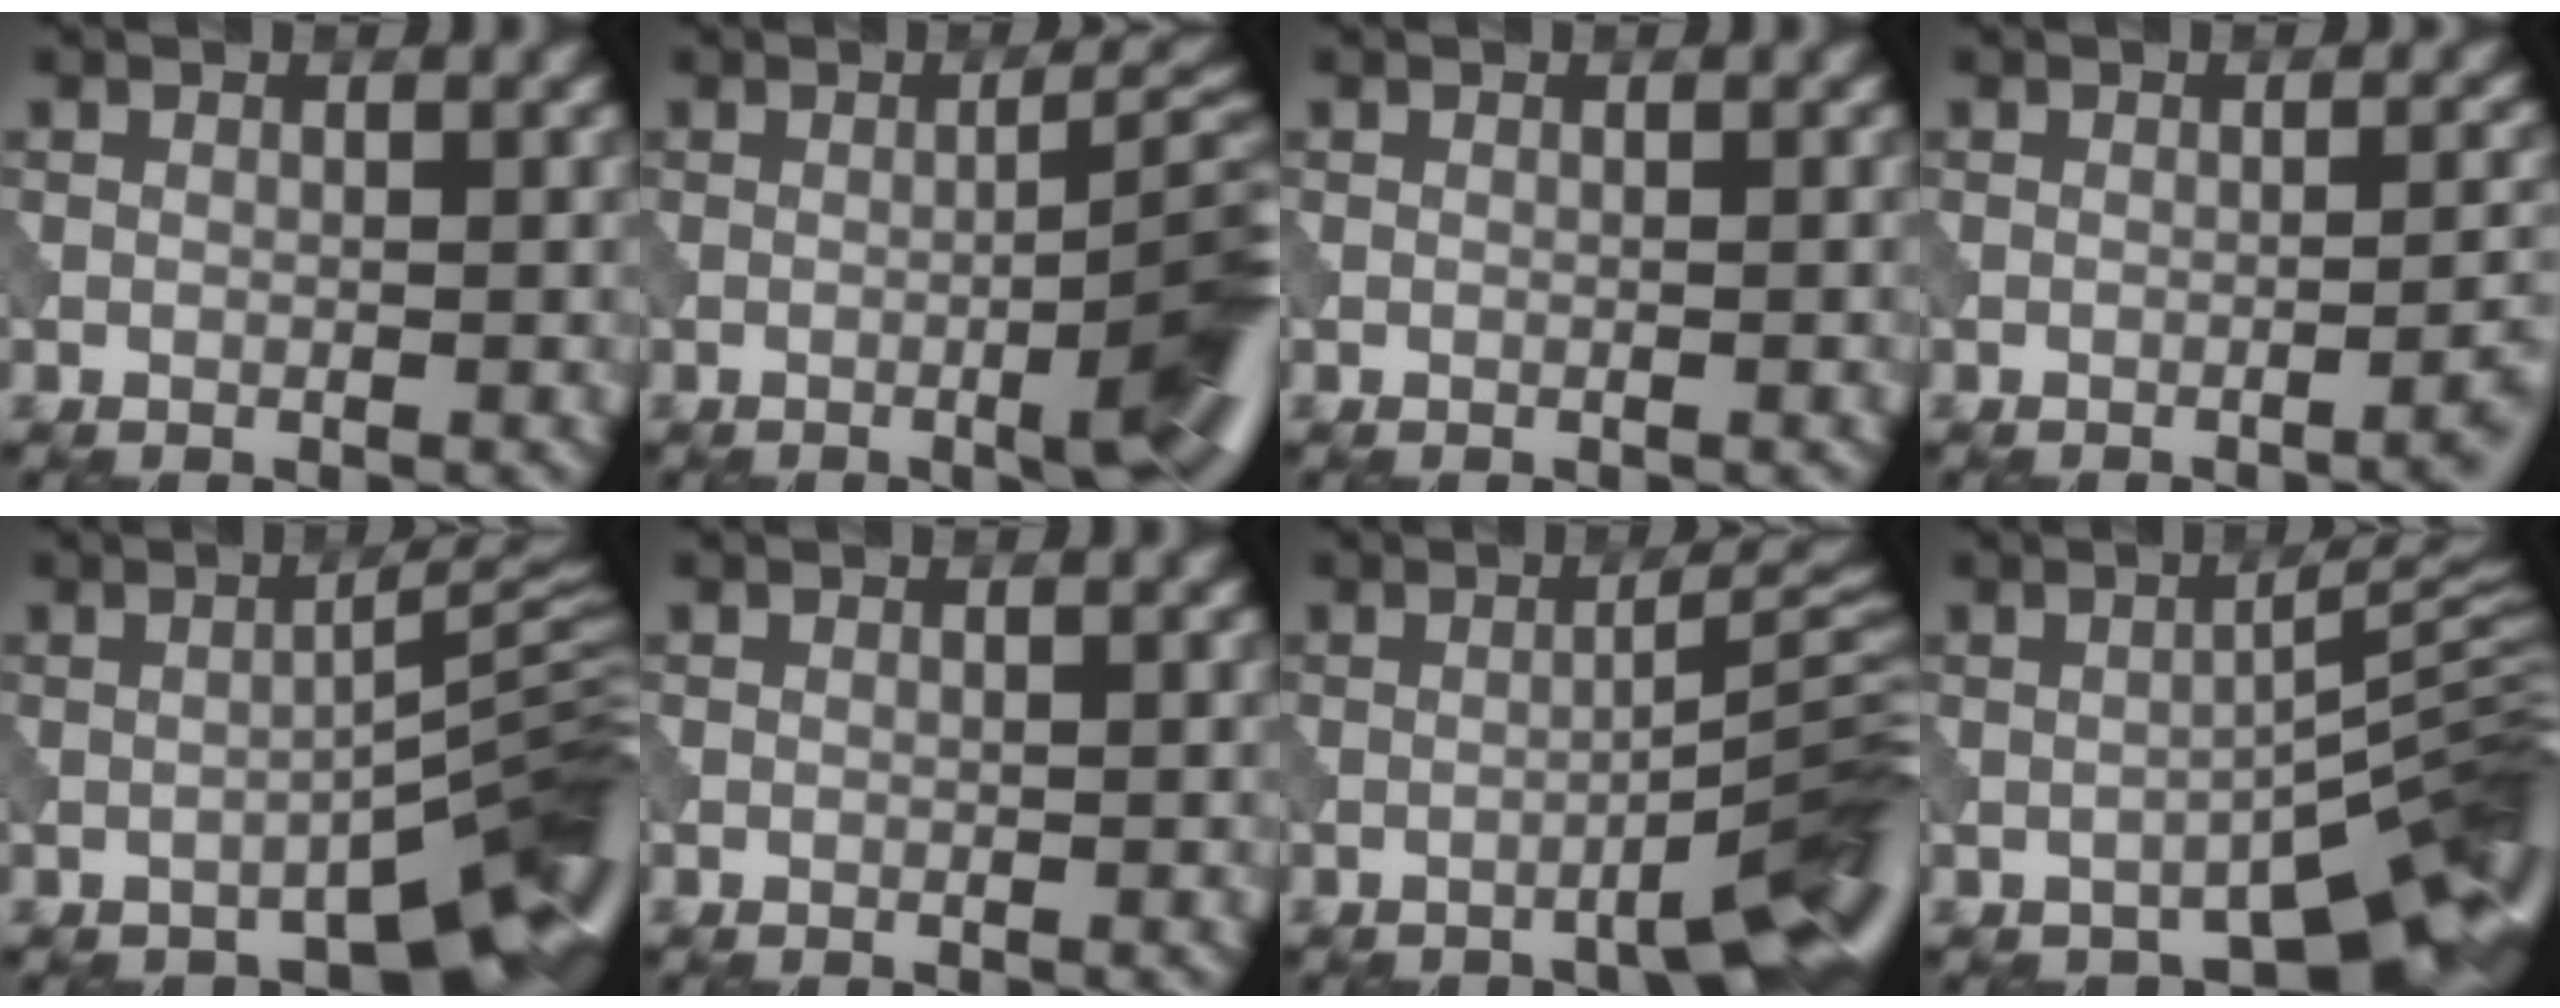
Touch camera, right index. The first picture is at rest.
{"total": 8.7, "force": [-2.0, 1.9, 8.2], "torque": [-0.100, 0.004, -0.025]}
{"total": 0.0}
{"total": 3.0, "force": [-1.4, 0.8, 2.5], "torque": [-0.023, 0.010, -0.026]}
{"total": 8.0, "force": [-4.6, 1.7, 6.3], "torque": [-0.076, 0.002, -0.070]}
{"total": 0.0}
{"total": 7.9, "force": [-3.7, 1.4, 6.8], "torque": [-0.077, 0.018, -0.052]}
{"total": 11.3, "force": [-6.6, 3.6, 8.5], "torque": [-0.103, -0.012, -0.090]}